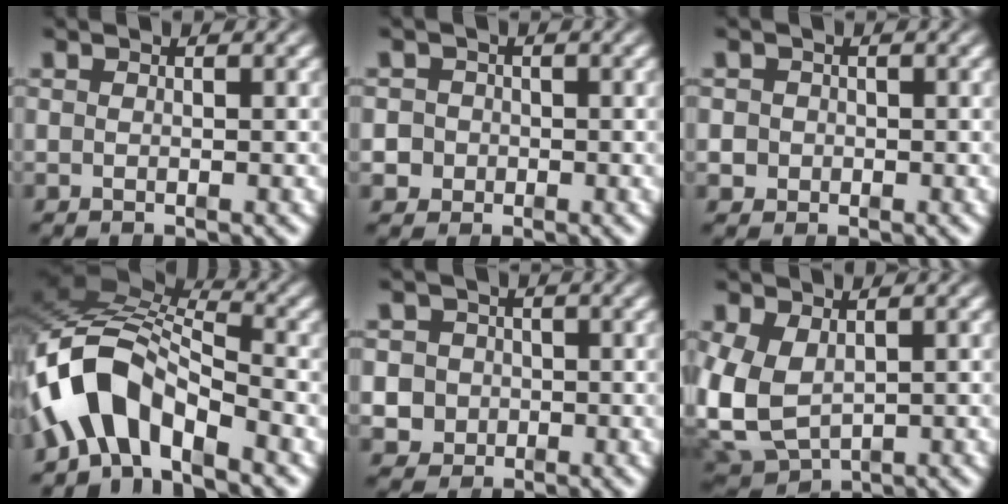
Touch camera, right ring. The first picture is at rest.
{"total": 4.0, "force": [-0.9, 3.8, 0.7], "torque": [-0.023, -0.014, -0.016]}
{"total": 2.5, "force": [-0.6, 2.5, 0.3], "torque": [-0.014, -0.008, -0.009]}
{"total": 8.2, "force": [-0.8, 5.5, 6.0], "torque": [-0.153, -0.014, -0.012]}
{"total": 6.4, "force": [-1.0, 6.1, 1.9], "torque": [-0.045, -0.019, -0.015]}
{"total": 8.9, "force": [-1.1, 7.8, 4.3], "torque": [-0.136, -0.046, 0.001]}